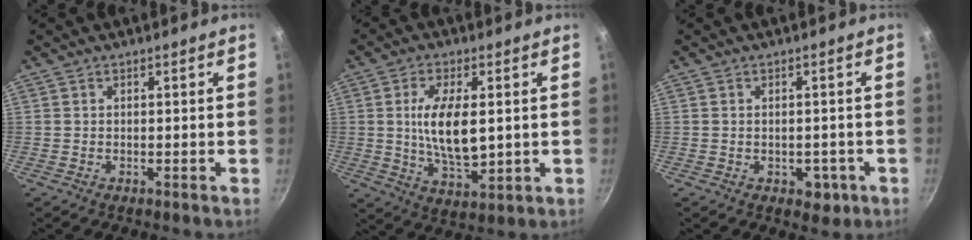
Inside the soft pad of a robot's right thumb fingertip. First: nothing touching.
{"total": 11.7, "force": [1.0, 5.3, 10.3], "torque": [-0.183, -0.008, 0.026]}
{"total": 3.9, "force": [-1.4, 2.7, 2.5], "torque": [-0.016, 0.010, -0.009]}